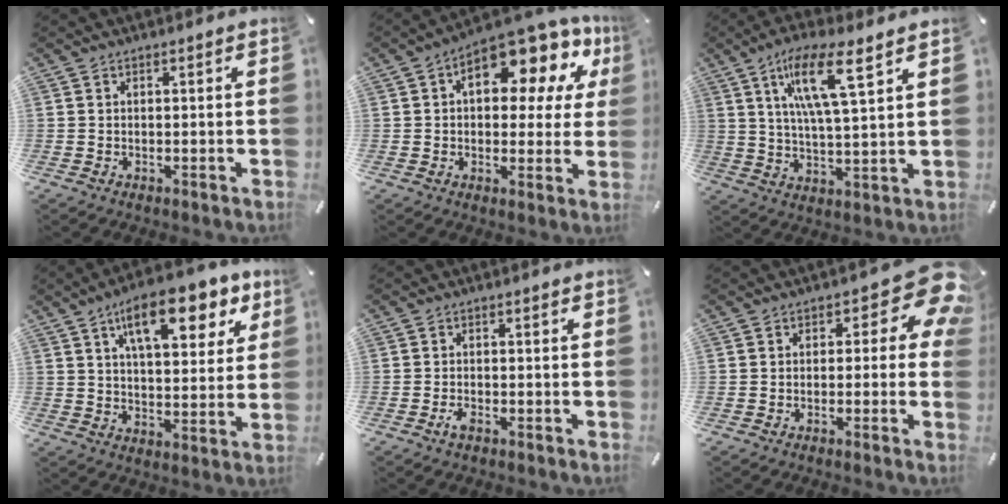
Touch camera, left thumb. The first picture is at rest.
{"total": 15.1, "force": [7.8, 7.2, 10.7], "torque": [-0.146, -0.063, 0.127]}
{"total": 12.8, "force": [6.7, 2.7, 10.5], "torque": [-0.194, -0.009, 0.111]}
{"total": 15.9, "force": [8.9, 7.3, 11.1], "torque": [-0.153, -0.033, 0.143]}
{"total": 1.9, "force": [-1.2, 0.7, 1.2], "torque": [-0.029, 0.002, -0.025]}
{"total": 9.9, "force": [2.9, 4.9, 8.1], "torque": [-0.092, -0.021, 0.048]}